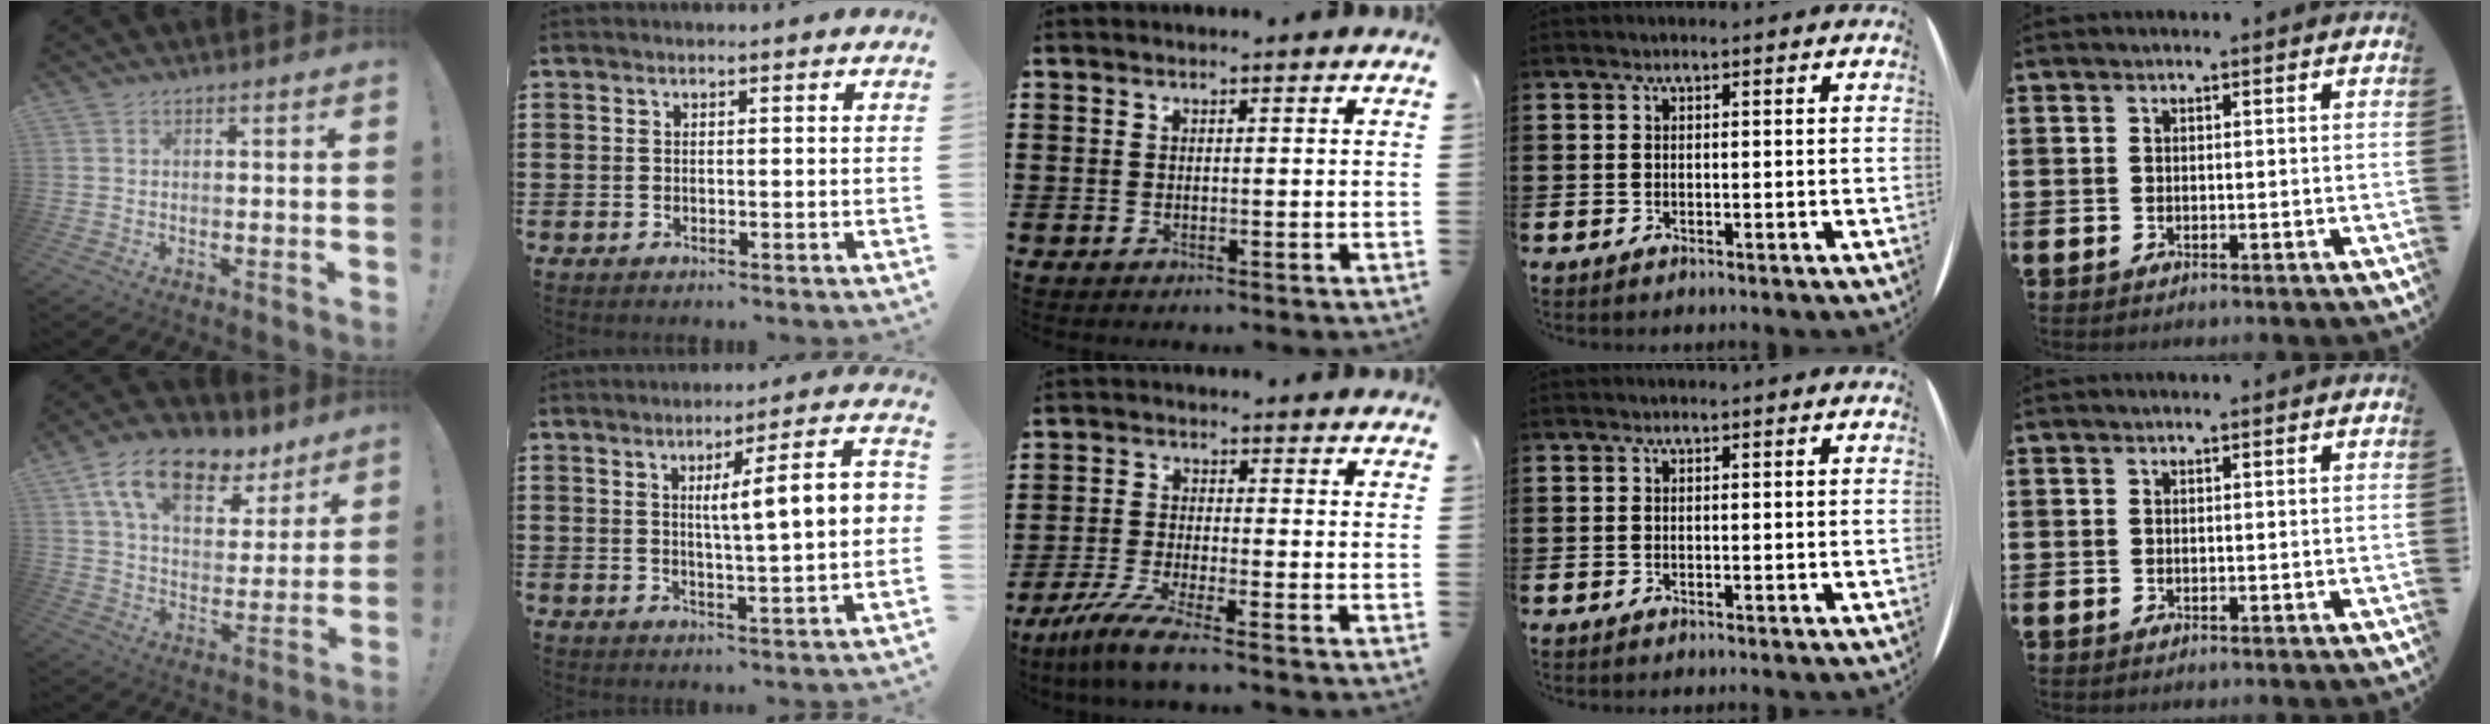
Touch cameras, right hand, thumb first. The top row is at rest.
{"thumb": {"total": 16.8, "force": [10.1, 9.1, 9.9], "torque": [-0.168, -0.051, 0.180]}, "index": {"total": 9.0, "force": [1.6, 0.9, 8.9], "torque": [-0.147, -0.001, 0.016]}, "middle": {"total": 5.6, "force": [-4.4, -0.1, 3.5], "torque": [-0.093, -0.027, -0.089]}}